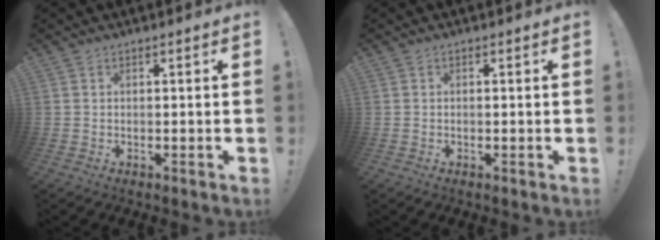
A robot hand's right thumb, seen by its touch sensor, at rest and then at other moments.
{"total": 0.0}